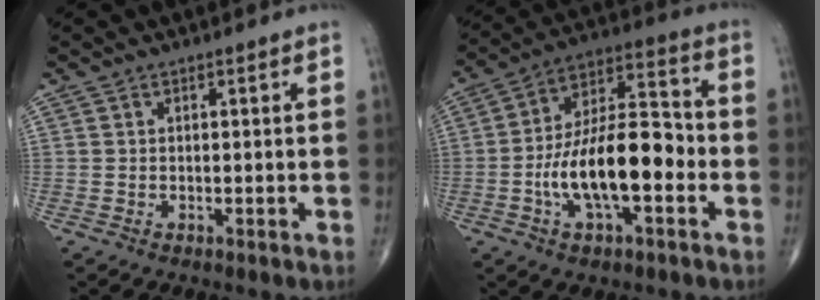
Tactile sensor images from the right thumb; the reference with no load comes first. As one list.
[{"total": 17.7, "force": [-4.3, 7.6, 15.5], "torque": [-0.258, 0.042, -0.078]}]